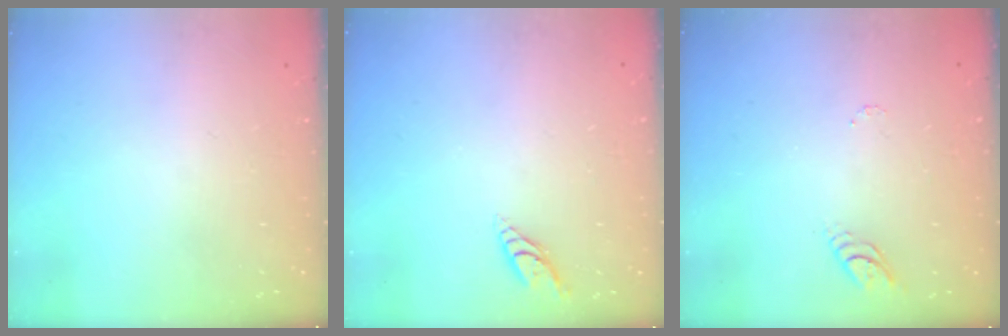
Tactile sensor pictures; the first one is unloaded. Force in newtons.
{"total": 5.5, "press": 5.5, "slide": 0.3}
{"total": 3.4, "press": 3.4, "slide": 0.4}